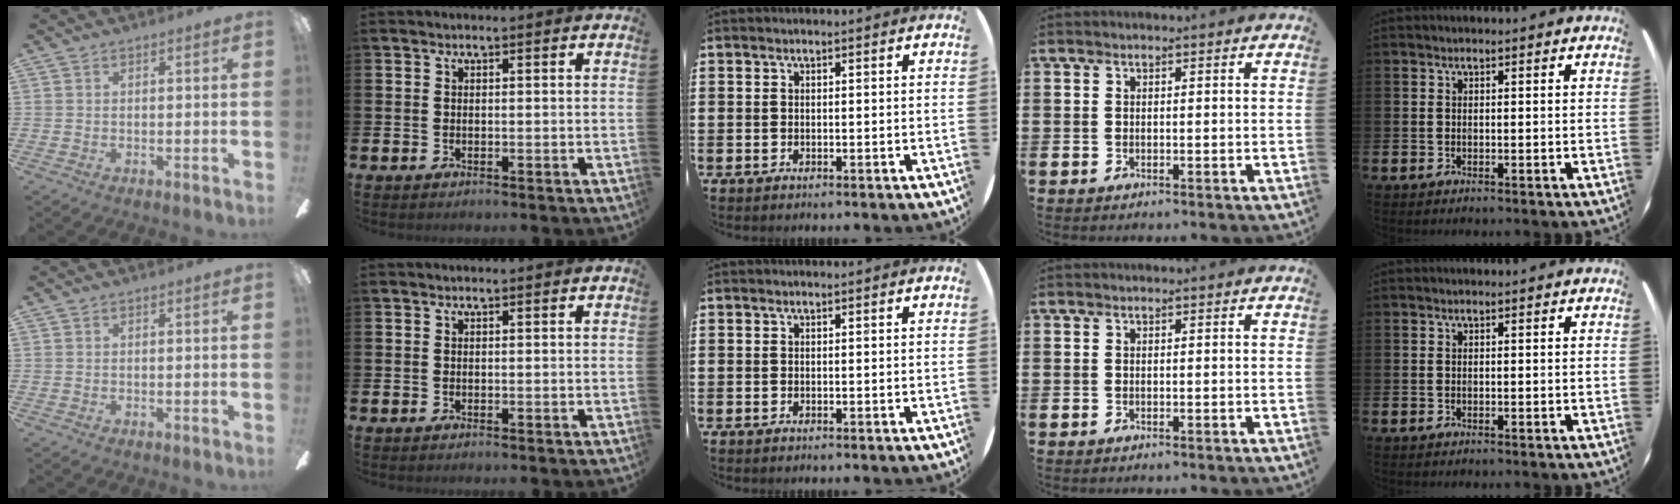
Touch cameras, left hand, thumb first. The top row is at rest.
{}